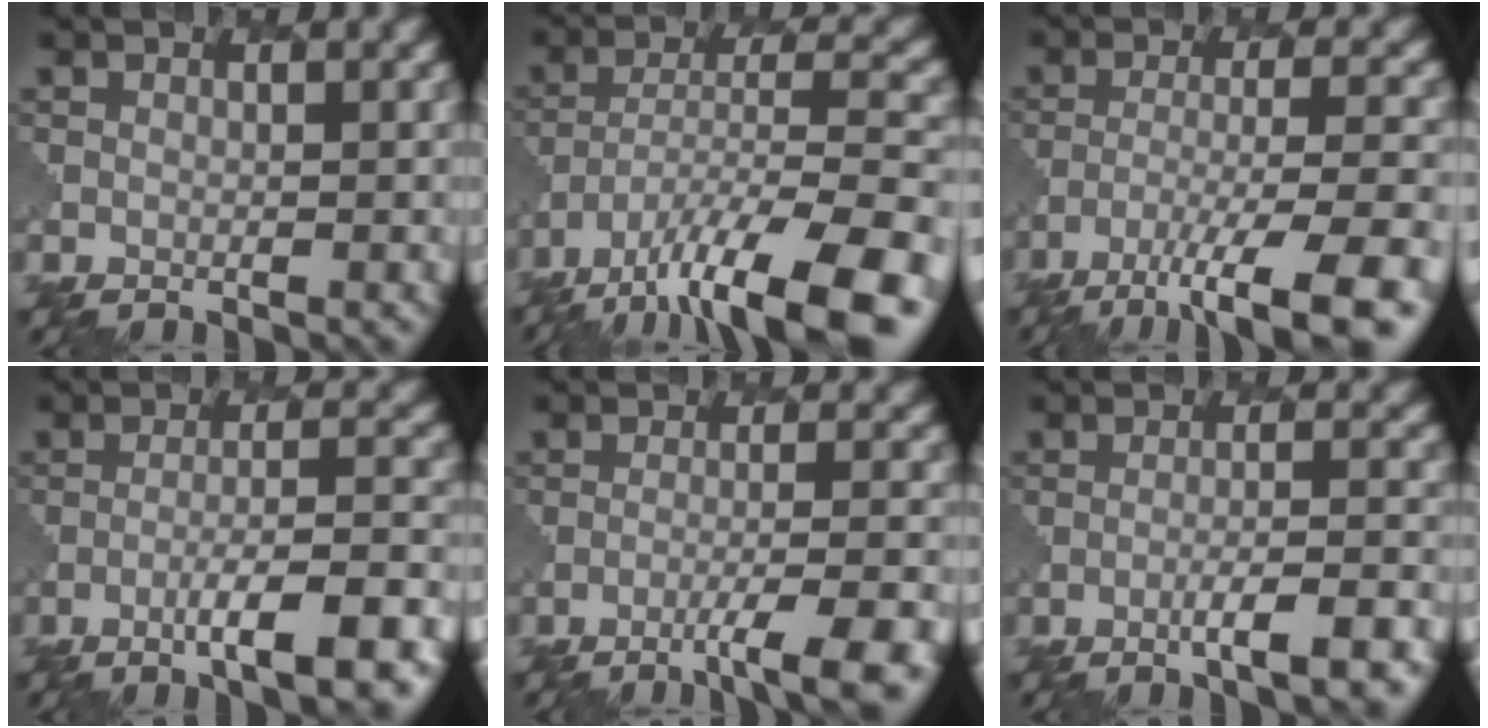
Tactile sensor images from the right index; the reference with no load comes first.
{"total": 12.5, "force": [-8.3, 3.3, 8.7], "torque": [-0.153, -0.003, -0.142]}
{"total": 9.2, "force": [-6.2, 2.0, 6.5], "torque": [-0.108, -0.005, -0.096]}
{"total": 7.8, "force": [-4.1, 1.4, 6.5], "torque": [-0.093, 0.007, -0.064]}
{"total": 6.5, "force": [-3.9, 1.1, 5.1], "torque": [-0.069, 0.005, -0.057]}
{"total": 5.2, "force": [-2.9, 0.8, 4.2], "torque": [-0.058, 0.007, -0.049]}